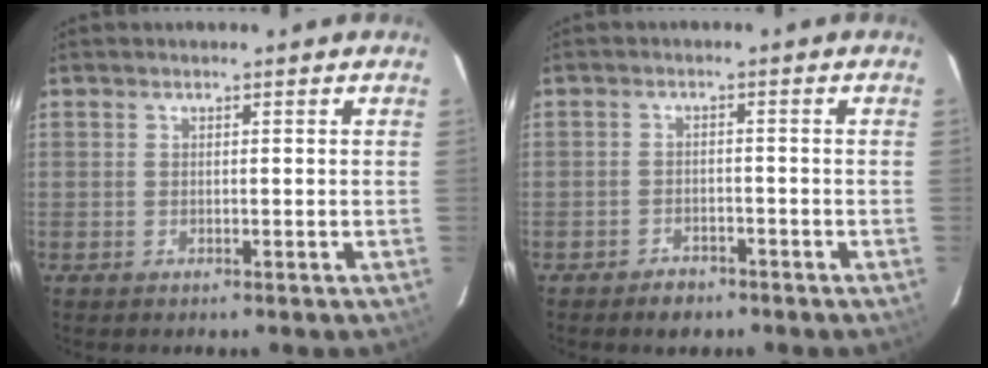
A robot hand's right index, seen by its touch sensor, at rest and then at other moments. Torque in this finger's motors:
{"motor_torque": [0.34, -0.25, 0.02, 0.00]}